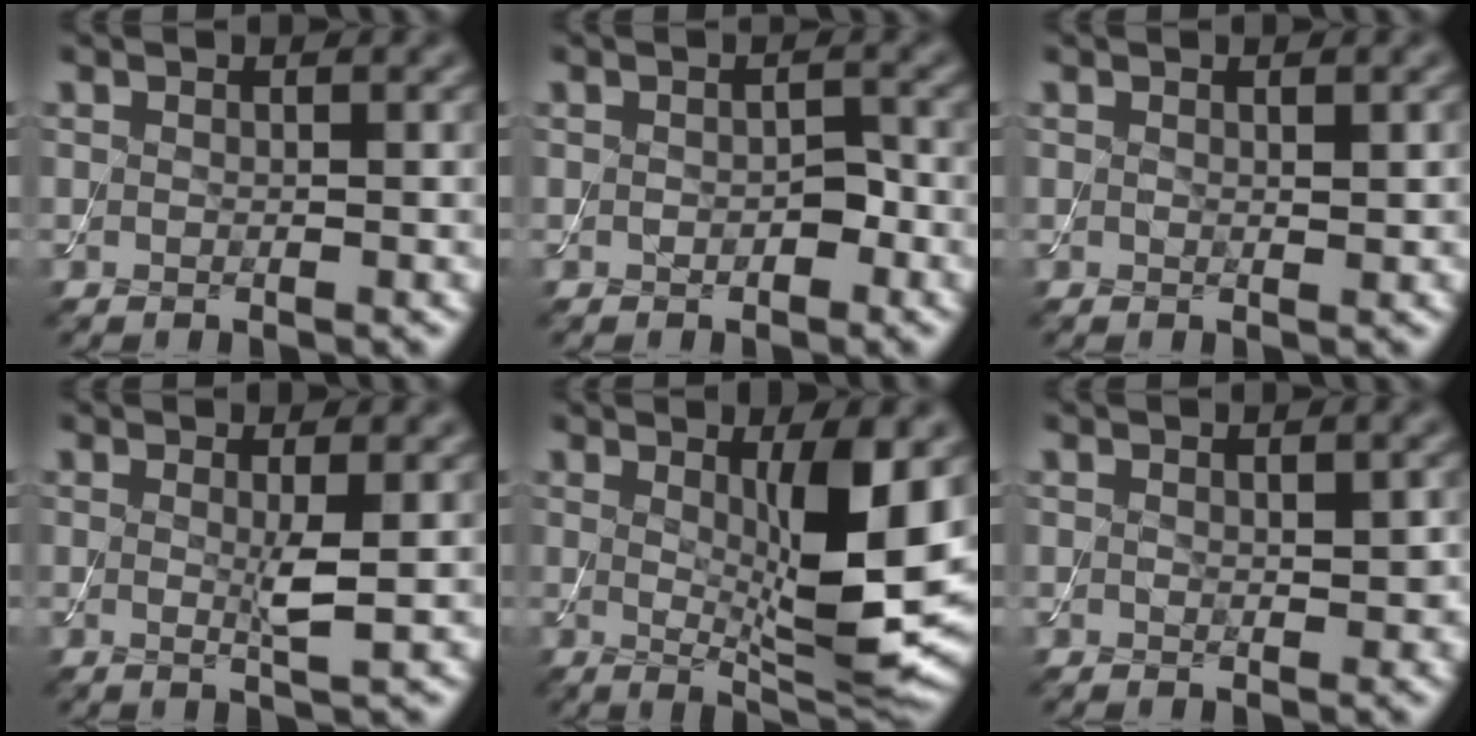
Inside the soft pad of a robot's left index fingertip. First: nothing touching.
{"total": 1.5, "force": [-0.5, 1.0, 1.1], "torque": [-0.016, 0.000, -0.008]}
{"total": 0.7, "force": [0.2, 0.3, 0.6], "torque": [-0.006, -0.003, 0.004]}
{"total": 2.0, "force": [0.2, 0.1, 2.0], "torque": [-0.040, -0.005, 0.001]}
{"total": 7.8, "force": [1.1, 1.7, 7.5], "torque": [-0.113, -0.020, 0.027]}
{"total": 1.4, "force": [0.2, 0.8, 1.1], "torque": [-0.014, -0.005, 0.006]}